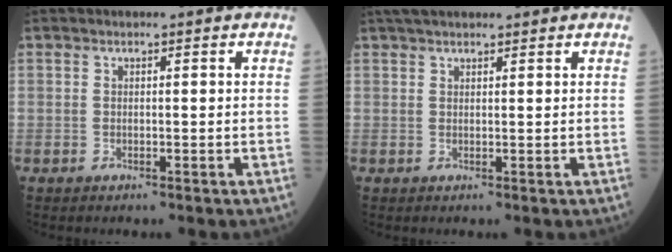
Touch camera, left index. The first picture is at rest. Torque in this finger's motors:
{"motor_torque": [0.89, -0.61, 0.11, 0.09]}